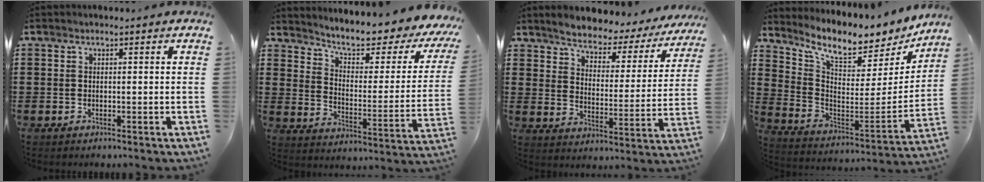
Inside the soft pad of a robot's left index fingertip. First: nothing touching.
{"total": 5.6, "force": [4.7, 1.2, 2.9], "torque": [-0.069, -0.036, 0.072]}
{"total": 3.9, "force": [3.7, 0.6, 0.8], "torque": [-0.042, -0.034, 0.055]}
{"total": 8.3, "force": [7.2, 1.7, 3.7], "torque": [-0.093, -0.067, 0.117]}